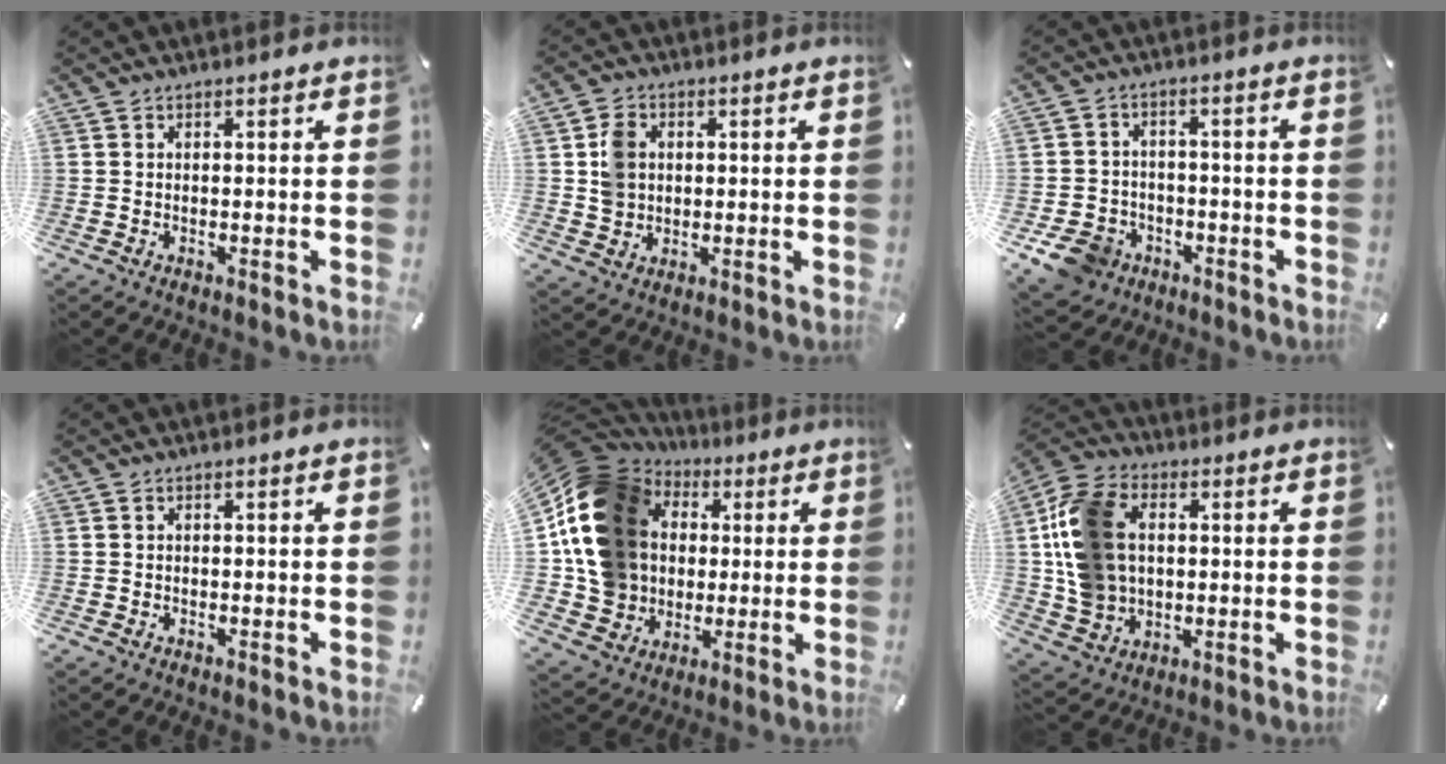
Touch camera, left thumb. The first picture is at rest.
{"total": 5.7, "force": [0.9, 5.1, 2.4], "torque": [-0.047, 0.010, 0.019]}
{"total": 8.3, "force": [-4.4, 6.6, 2.7], "torque": [-0.070, 0.035, -0.080]}
{"total": 0.0}
{"total": 19.1, "force": [2.6, 17.0, 8.4], "torque": [-0.168, -0.008, 0.064]}
{"total": 16.0, "force": [2.0, 12.5, 9.7], "torque": [-0.217, 0.016, 0.040]}